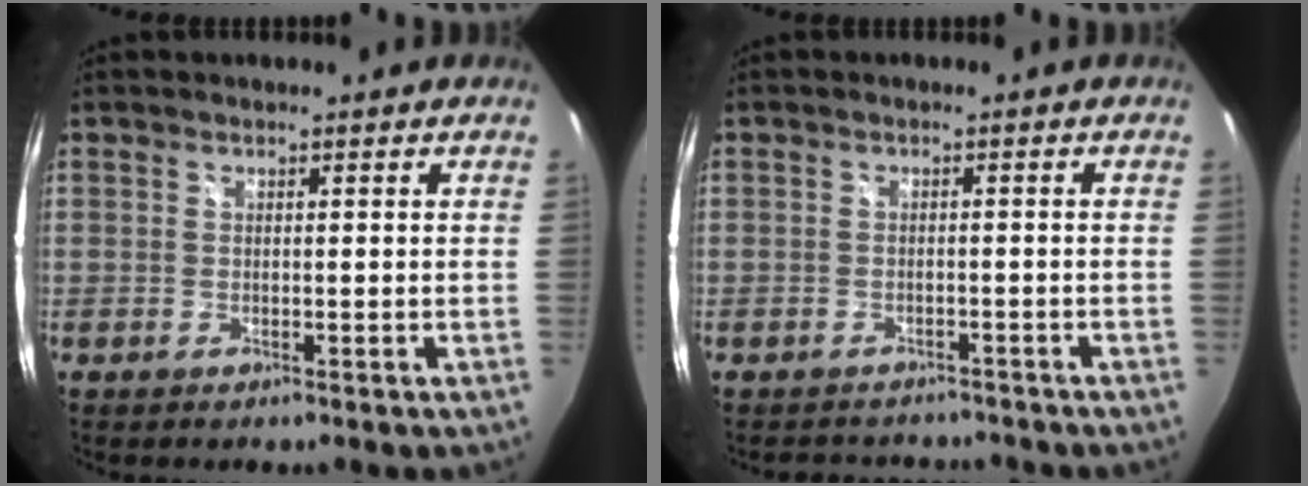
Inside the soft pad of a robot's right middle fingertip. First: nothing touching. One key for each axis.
{"total": 5.3, "fx": -4.7, "fy": 2.2, "fz": 0.9, "tx": -0.020, "ty": 0.004, "tz": -0.064}